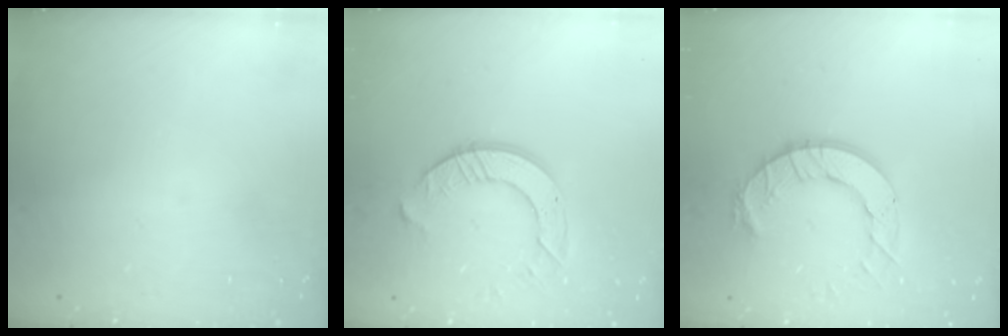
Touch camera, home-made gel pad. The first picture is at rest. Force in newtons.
{"total": 9.1, "press": 9.0, "slide": 0.7}
{"total": 11.0, "press": 10.9, "slide": 1.1}